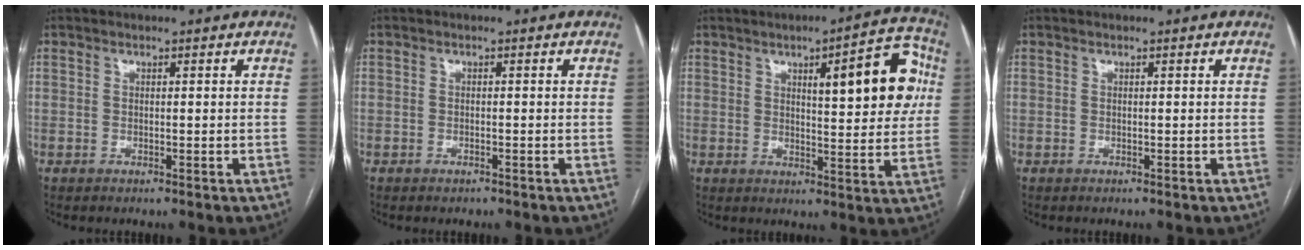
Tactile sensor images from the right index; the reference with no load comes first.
{"total": 0.6, "force": [-0.5, 0.4, 0.2], "torque": [-0.007, 0.000, -0.003]}
{"total": 12.3, "force": [3.4, 2.9, 11.5], "torque": [-0.141, 0.022, 0.041]}
{"total": 0.0}